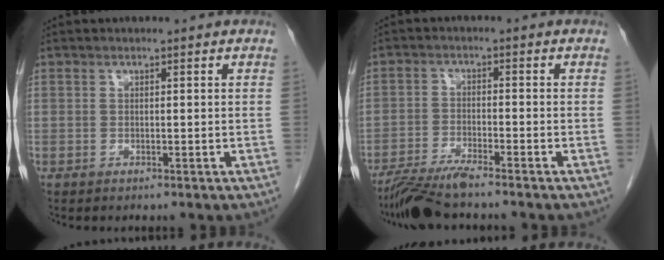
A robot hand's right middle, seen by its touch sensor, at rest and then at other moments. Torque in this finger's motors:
{"motor_torque": [0.39, -0.34, 0.09, 0.03]}